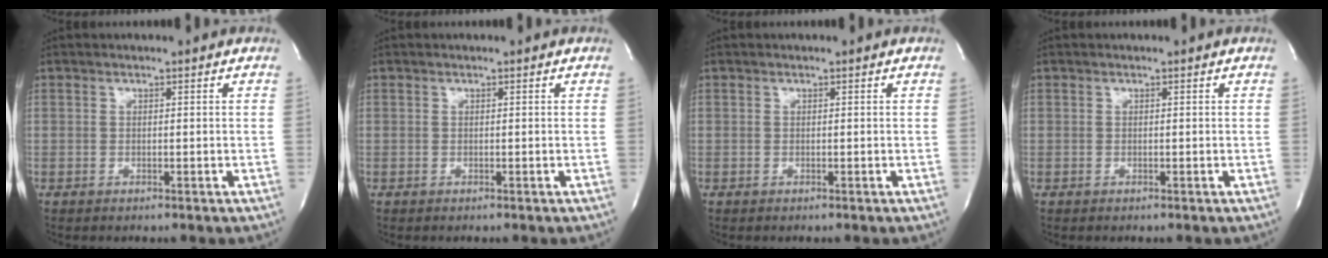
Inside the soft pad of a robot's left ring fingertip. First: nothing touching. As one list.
[{"total": 0.0}, {"total": 0.0}, {"total": 0.0}]